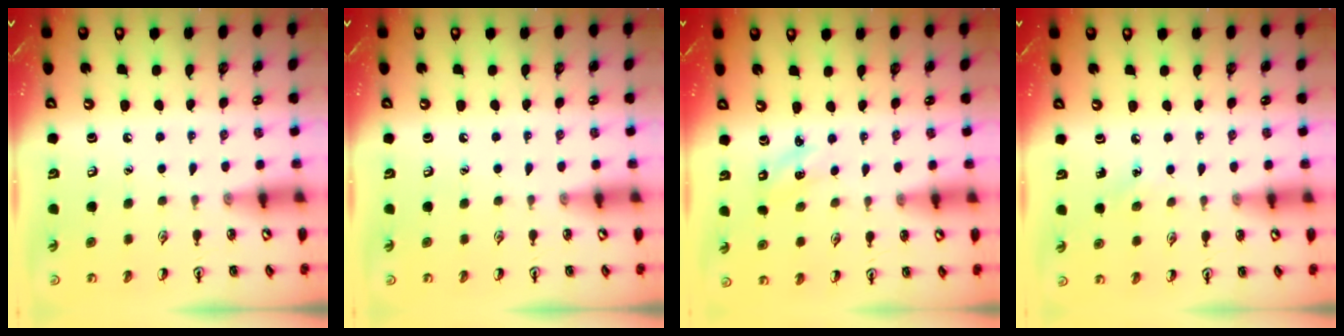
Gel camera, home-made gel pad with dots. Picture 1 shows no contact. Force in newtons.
{"total": 0.0}
{"total": 1.2, "press": 1.1, "slide": 0.5}
{"total": 3.6, "press": 3.4, "slide": 1.1}